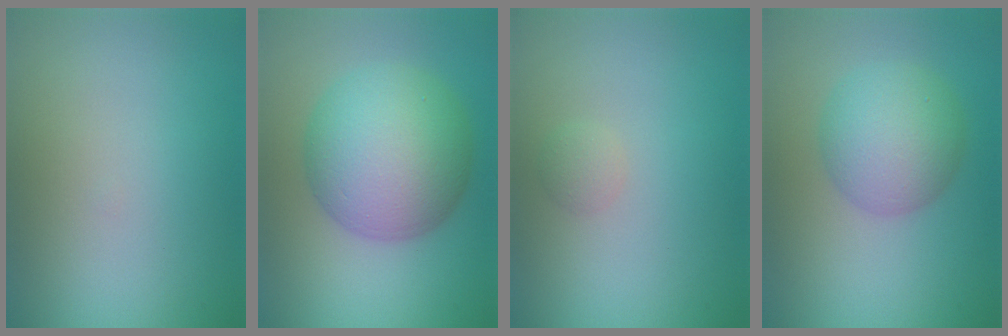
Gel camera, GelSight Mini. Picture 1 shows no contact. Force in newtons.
{"total": 10.2, "press": 10.2, "slide": 0.2}
{"total": 0.9, "press": 0.9, "slide": 0.1}
{"total": 5.7, "press": 5.7, "slide": 0.1}